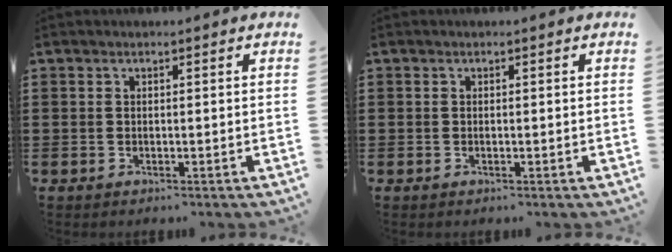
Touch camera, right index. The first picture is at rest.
{"total": 0.0}